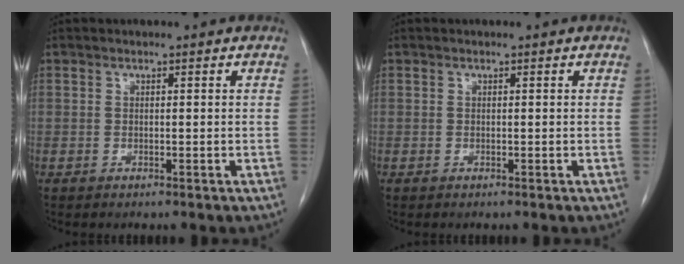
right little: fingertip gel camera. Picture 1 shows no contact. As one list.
[{"total": 0.0}]